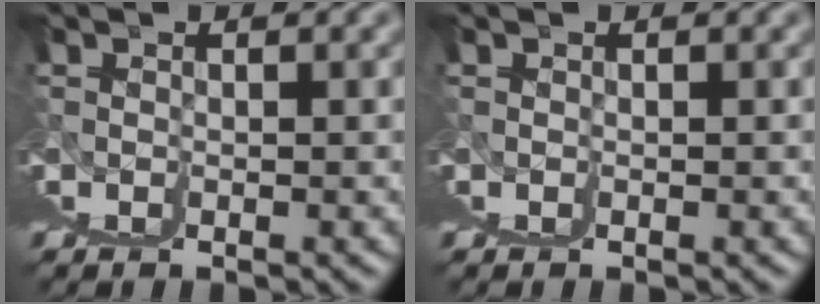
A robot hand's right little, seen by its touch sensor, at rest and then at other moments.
{"total": 0.0}